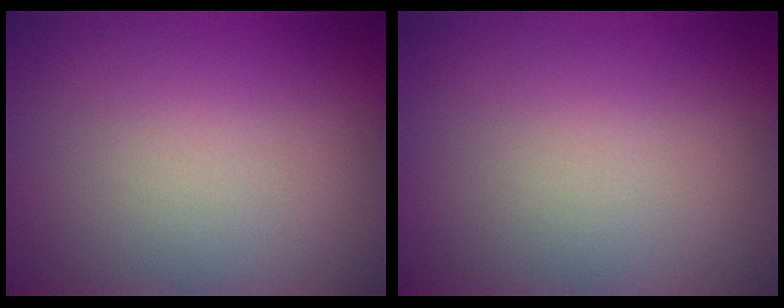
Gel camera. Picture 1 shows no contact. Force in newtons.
{"total": 0.0}